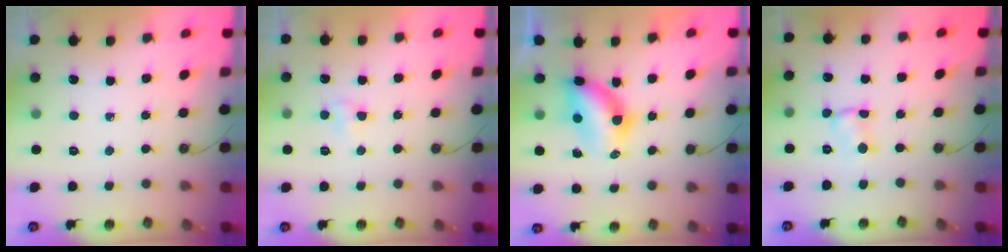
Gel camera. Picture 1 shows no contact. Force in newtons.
{"total": 2.9, "press": 2.7, "slide": 0.9}
{"total": 8.0, "press": 7.0, "slide": 3.9}
{"total": 2.5, "press": 2.5, "slide": 0.1}